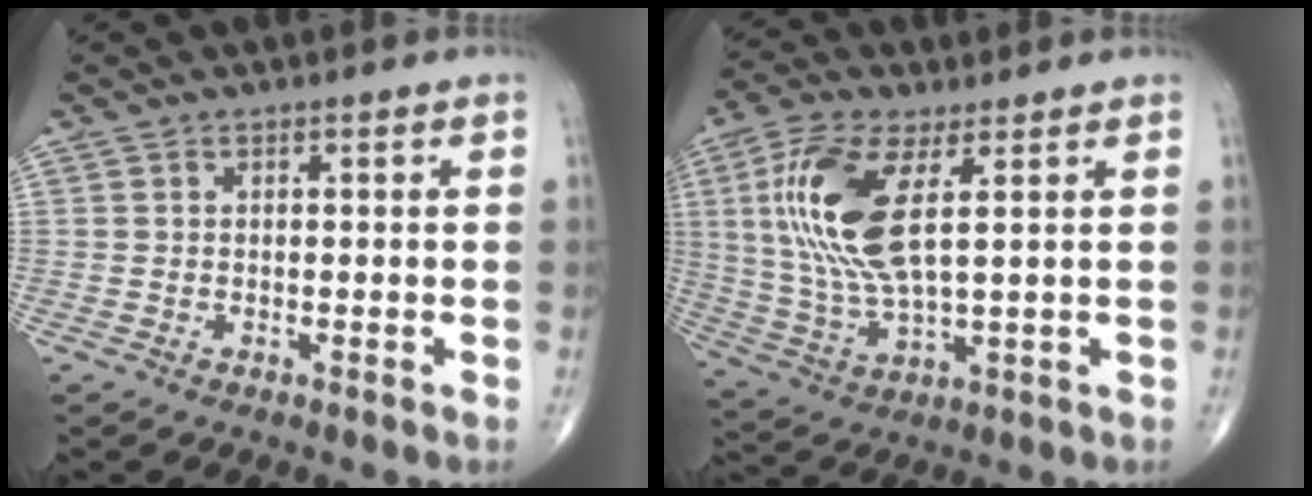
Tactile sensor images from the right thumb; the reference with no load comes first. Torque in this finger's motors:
{"motor_torque": [-0.37, 1.16, 1.48, 0.34, 0.22]}